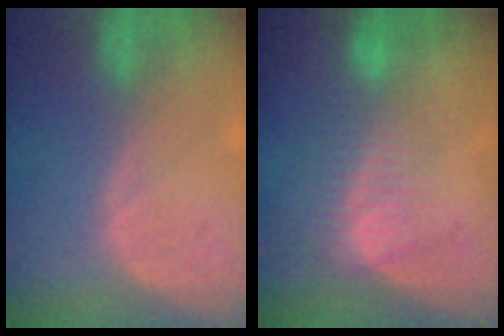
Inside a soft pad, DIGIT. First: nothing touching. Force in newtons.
{"total": 7.4, "press": 6.2, "slide": 3.9}